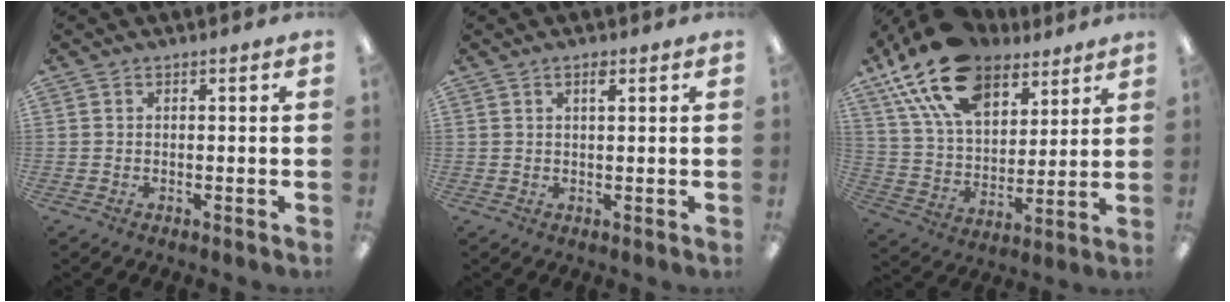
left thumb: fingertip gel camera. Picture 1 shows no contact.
{"total": 1.8, "force": [1.1, 0.5, 1.4], "torque": [-0.023, 0.000, 0.016]}
{"total": 20.7, "force": [13.9, 10.8, 10.9], "torque": [-0.208, -0.058, 0.253]}